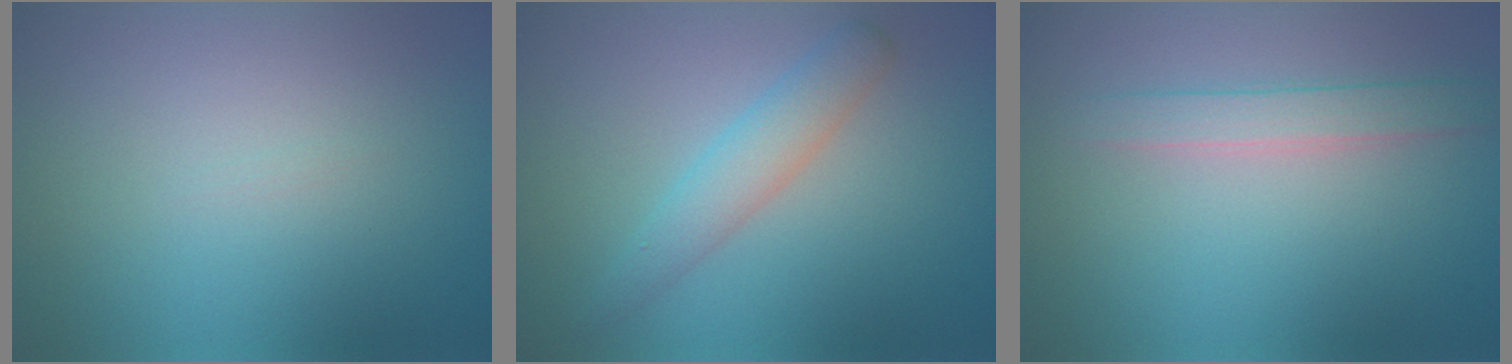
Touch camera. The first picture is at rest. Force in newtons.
{"total": 2.8, "press": 2.7, "slide": 0.1}
{"total": 2.1, "press": 2.1, "slide": 0.1}